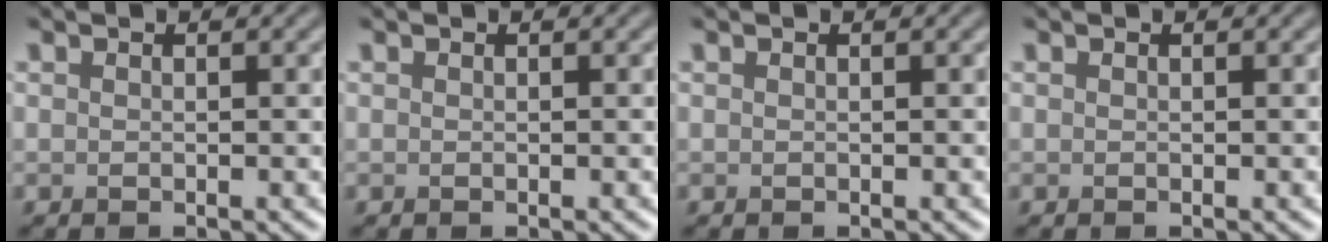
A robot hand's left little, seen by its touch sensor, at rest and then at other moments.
{"total": 0.0}
{"total": 0.0}
{"total": 0.0}